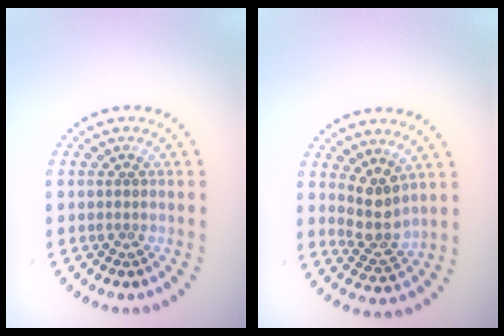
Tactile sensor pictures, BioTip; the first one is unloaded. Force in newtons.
{"total": 2.9, "press": 2.3, "slide": 1.8}